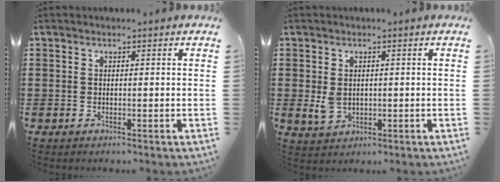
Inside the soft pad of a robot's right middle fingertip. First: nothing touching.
{"total": 3.0, "force": [0.1, 2.1, 2.1], "torque": [-0.050, -0.003, -0.005]}